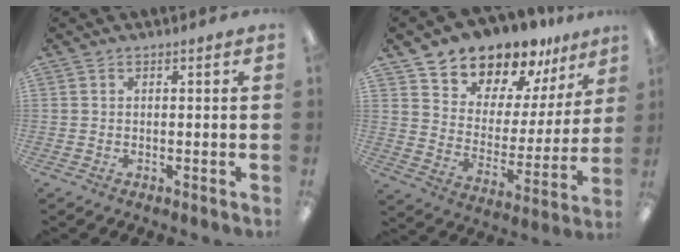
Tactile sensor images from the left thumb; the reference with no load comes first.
{"total": 13.2, "force": [12.1, 5.1, 1.1], "torque": [-0.038, -0.114, 0.224]}